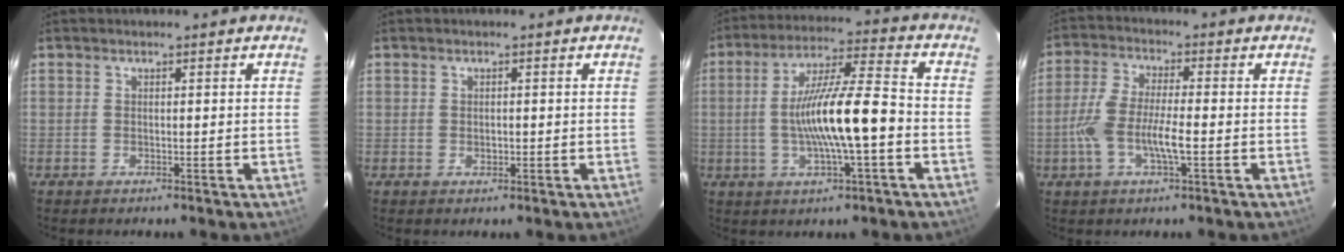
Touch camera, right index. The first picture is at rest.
{"total": 1.2, "force": [-0.1, 1.0, 0.6], "torque": [-0.008, 0.001, -0.001]}
{"total": 13.9, "force": [-2.6, 1.7, 13.5], "torque": [-0.246, 0.008, -0.046]}
{"total": 8.7, "force": [-2.4, 2.1, 8.1], "torque": [-0.171, -0.001, -0.049]}